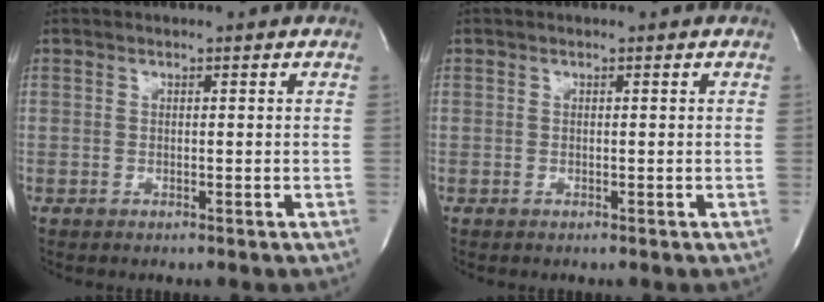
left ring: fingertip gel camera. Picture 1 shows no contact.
{"total": 0.0}